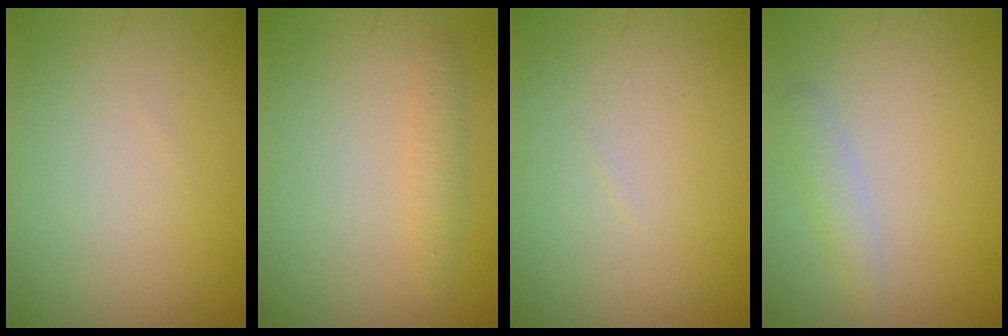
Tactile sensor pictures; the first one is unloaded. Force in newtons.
{"total": 1.5, "press": 1.5, "slide": 0.1}
{"total": 0.0}
{"total": 1.5, "press": 1.5, "slide": 0.0}